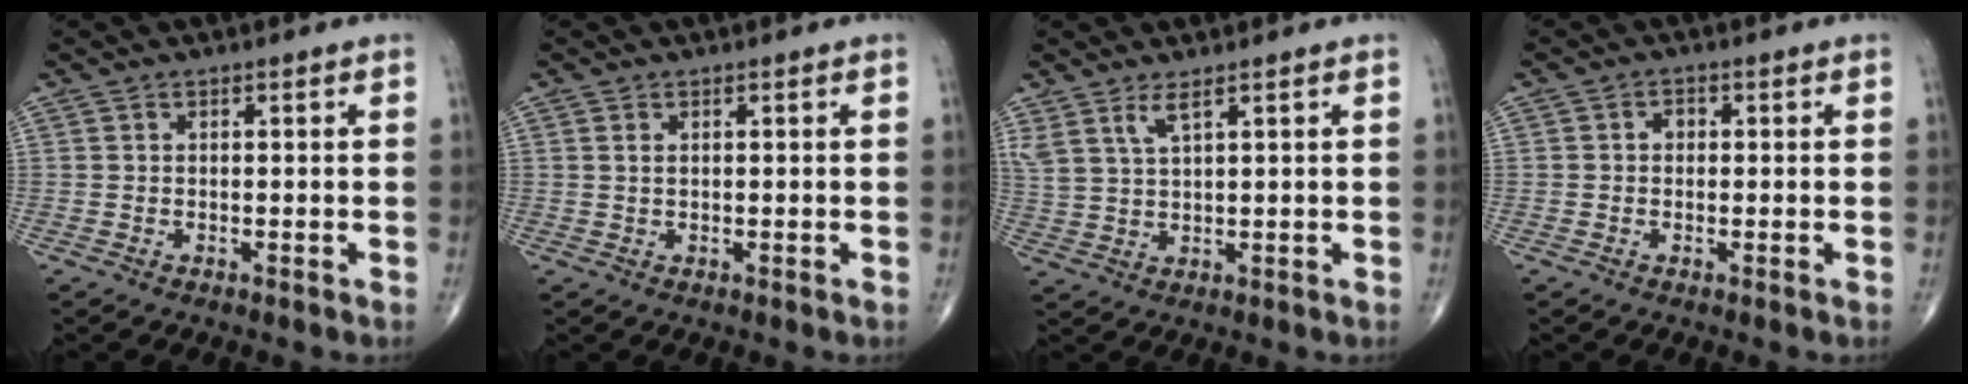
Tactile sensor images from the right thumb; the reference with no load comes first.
{"total": 0.9, "force": [0.4, 0.5, 0.7], "torque": [-0.017, 0.003, 0.011]}
{"total": 4.5, "force": [3.0, 1.1, 3.2], "torque": [-0.073, -0.014, 0.068]}
{"total": 1.6, "force": [0.1, 1.3, 1.0], "torque": [-0.007, 0.005, -0.003]}